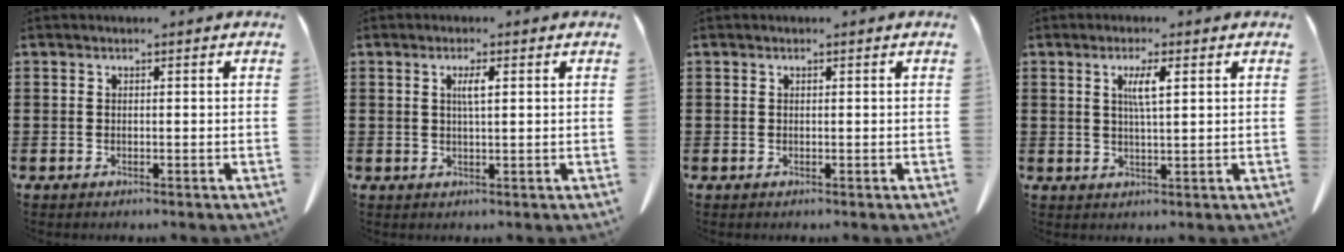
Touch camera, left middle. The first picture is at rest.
{"total": 2.3, "force": [0.6, 0.2, 2.2], "torque": [-0.044, 0.001, 0.008]}
{"total": 0.0}
{"total": 3.5, "force": [1.2, 0.4, 3.3], "torque": [-0.067, 0.003, 0.017]}